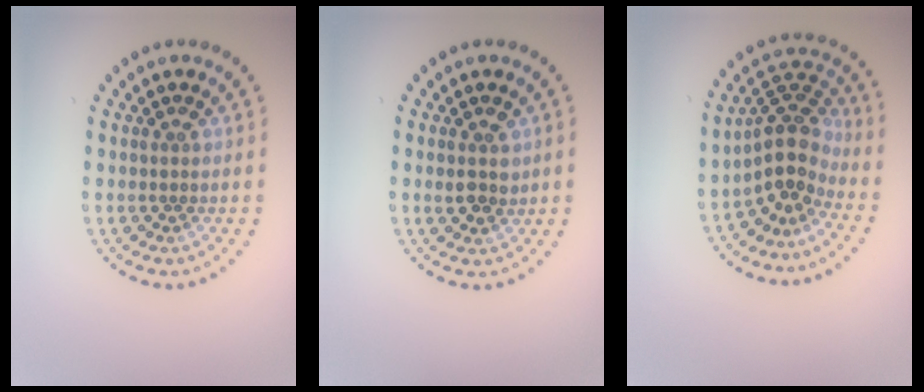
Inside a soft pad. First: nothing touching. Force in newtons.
{"total": 1.9, "press": 1.9, "slide": 0.5}
{"total": 3.9, "press": 2.8, "slide": 2.7}